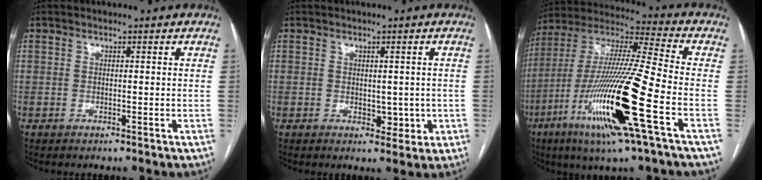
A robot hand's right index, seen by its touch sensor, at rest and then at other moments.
{"total": 3.3, "force": [-0.3, 2.3, 2.3], "torque": [-0.026, 0.005, 0.010]}
{"total": 22.3, "force": [-8.1, 0.7, 20.8], "torque": [-0.425, -0.031, -0.154]}